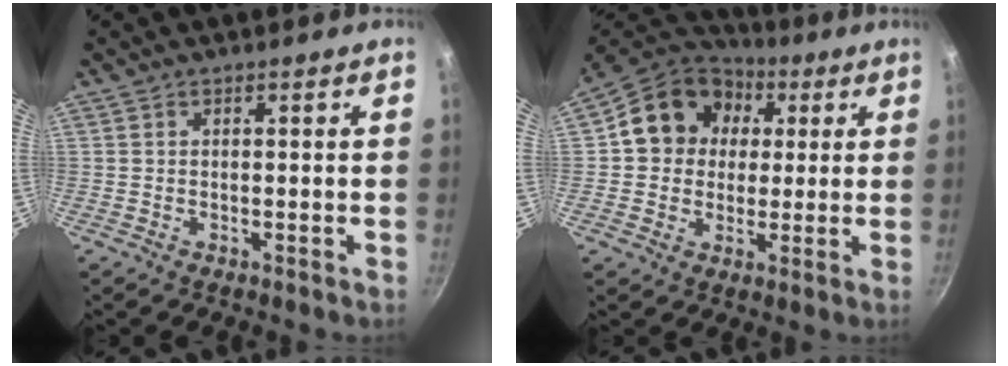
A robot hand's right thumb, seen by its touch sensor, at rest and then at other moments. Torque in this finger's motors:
{"motor_torque": [0.92, 1.34, 0.45, -0.30, 0.26]}